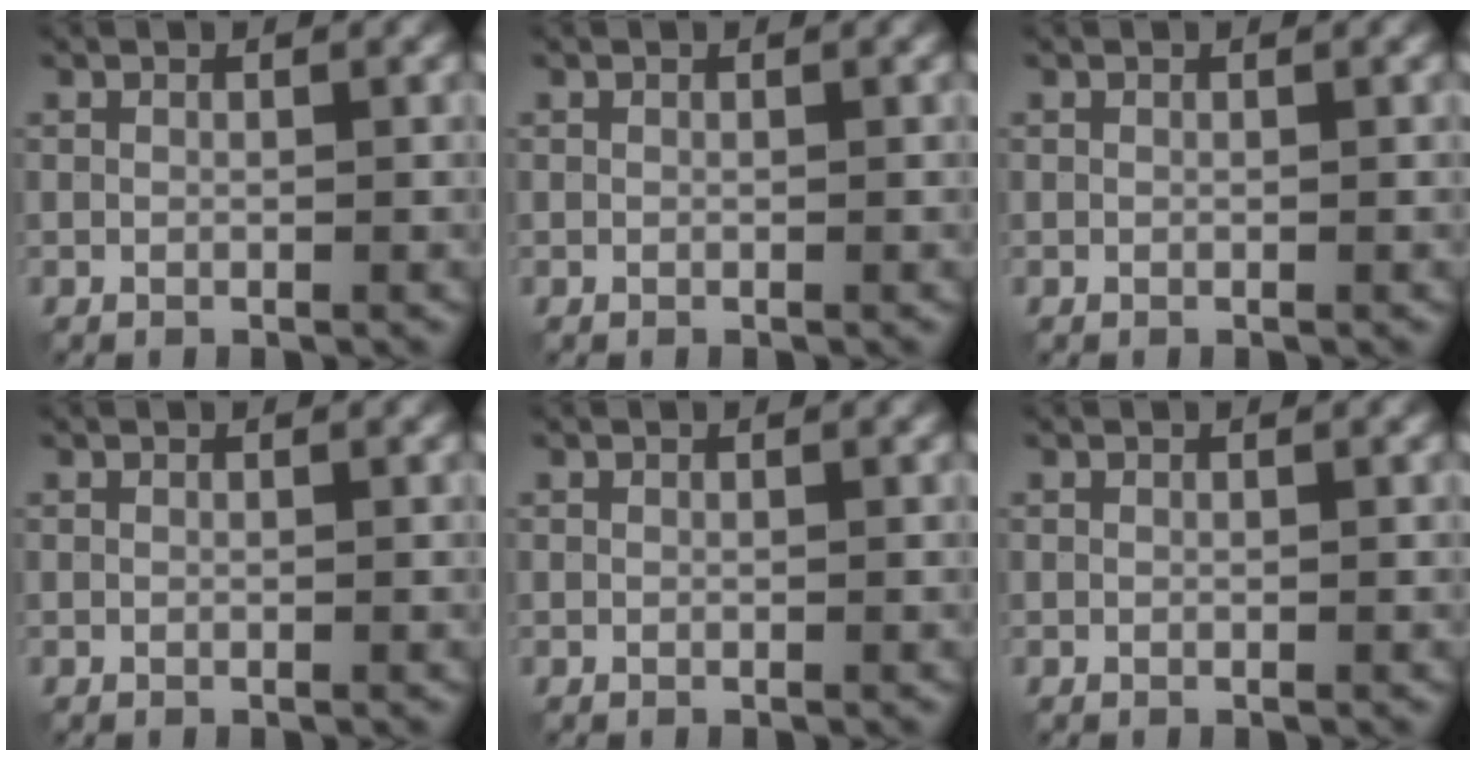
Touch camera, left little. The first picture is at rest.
{"total": 0.0}
{"total": 0.0}
{"total": 0.0}
{"total": 0.0}
{"total": 0.0}